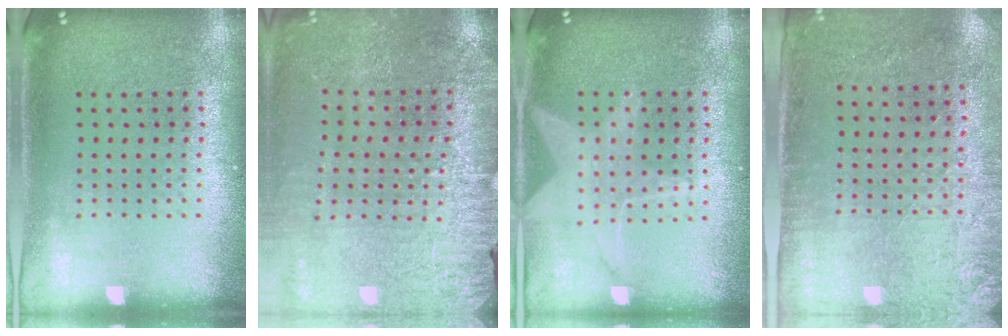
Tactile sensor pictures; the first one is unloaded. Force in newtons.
{"total": 2.9, "press": 2.9, "slide": 0.2}
{"total": 1.4, "press": 1.3, "slide": 0.4}
{"total": 2.8, "press": 2.3, "slide": 1.6}